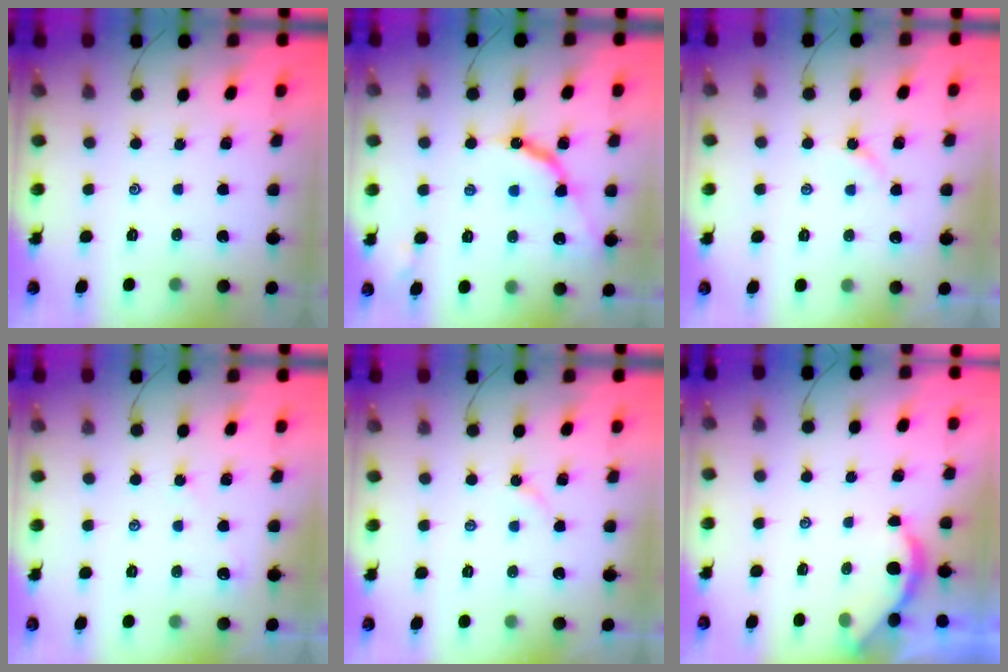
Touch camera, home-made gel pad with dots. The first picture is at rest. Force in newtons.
{"total": 10.8, "press": 10.8, "slide": 0.7}
{"total": 4.6, "press": 4.5, "slide": 0.8}
{"total": 2.3, "press": 2.3, "slide": 0.3}
{"total": 2.2, "press": 2.2, "slide": 0.3}
{"total": 1.9, "press": 1.9, "slide": 0.1}